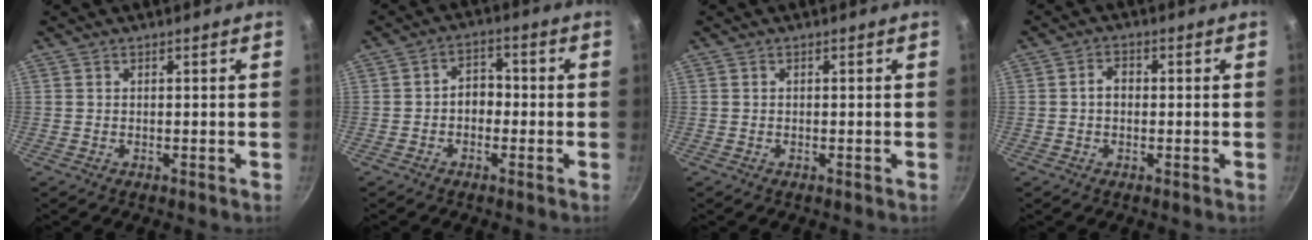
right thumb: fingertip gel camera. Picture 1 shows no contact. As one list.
[{"total": 4.5, "force": [-1.0, 3.4, 2.7], "torque": [-0.011, 0.021, -0.025]}, {"total": 0.0}, {"total": 3.0, "force": [-0.2, 2.2, 2.0], "torque": [-0.022, 0.013, -0.007]}]